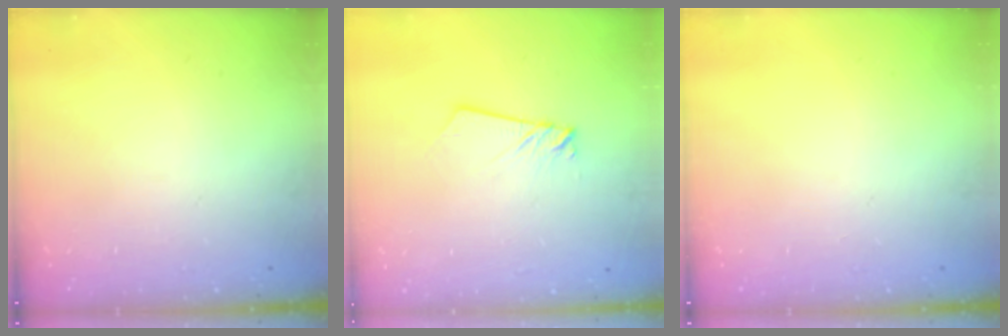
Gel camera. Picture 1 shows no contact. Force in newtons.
{"total": 1.9, "press": 1.9, "slide": 0.2}
{"total": 0.0}